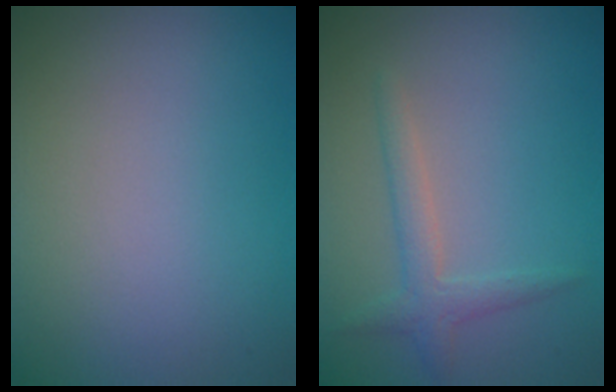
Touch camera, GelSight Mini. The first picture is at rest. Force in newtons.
{"total": 2.1, "press": 2.1, "slide": 0.1}